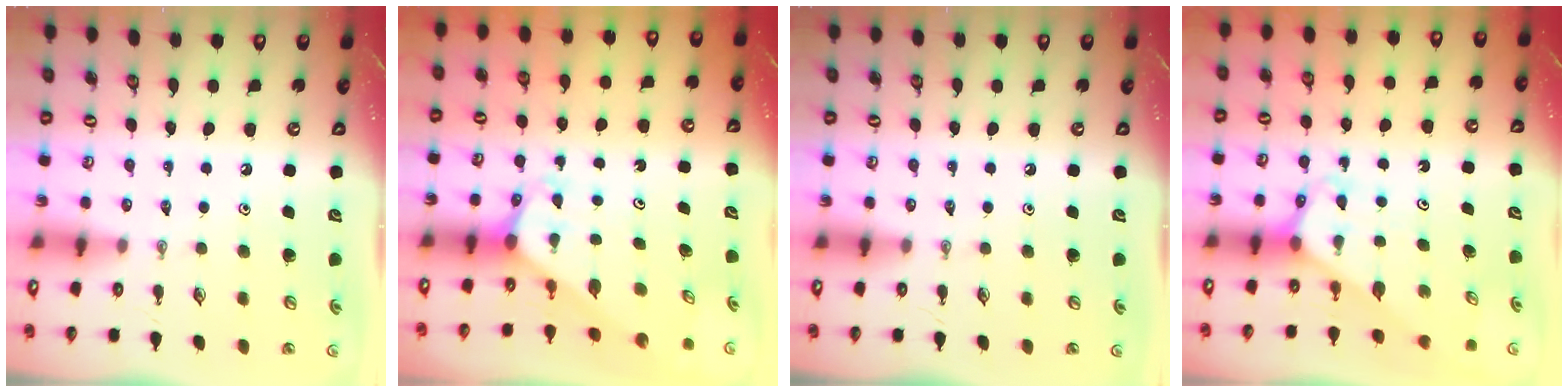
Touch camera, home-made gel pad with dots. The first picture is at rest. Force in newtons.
{"total": 2.0, "press": 2.0, "slide": 0.1}
{"total": 0.0}
{"total": 3.0, "press": 3.0, "slide": 0.2}